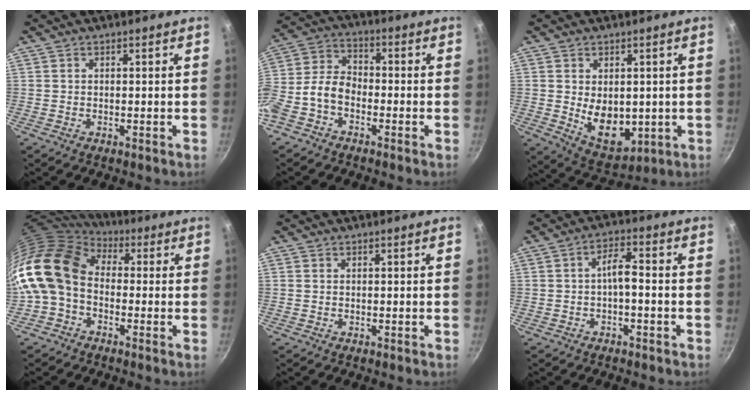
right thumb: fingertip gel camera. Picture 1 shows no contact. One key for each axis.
{"total": 8.9, "fx": -3.3, "fy": 5.9, "fz": 5.8, "tx": -0.119, "ty": 0.051, "tz": -0.080}
{"total": 10.2, "fx": -0.2, "fy": 6.9, "fz": 7.5, "tx": -0.094, "ty": -0.021, "tz": 0.021}
{"total": 13.8, "fx": -0.4, "fy": 10.2, "fz": 9.3, "tx": -0.163, "ty": 0.029, "tz": -0.028}
{"total": 0.0}
{"total": 4.0, "fx": -1.3, "fy": 1.4, "fz": 3.5, "tx": -0.063, "ty": 0.027, "tz": -0.022}